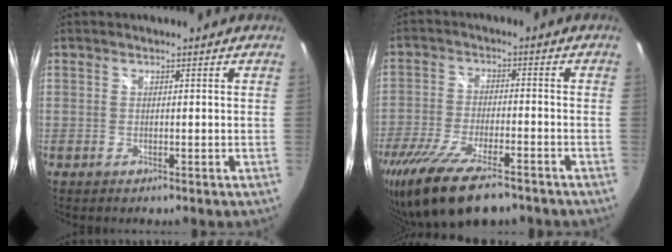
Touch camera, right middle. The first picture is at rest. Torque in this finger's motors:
{"motor_torque": [1.37, -0.77, 0.29, 0.21]}